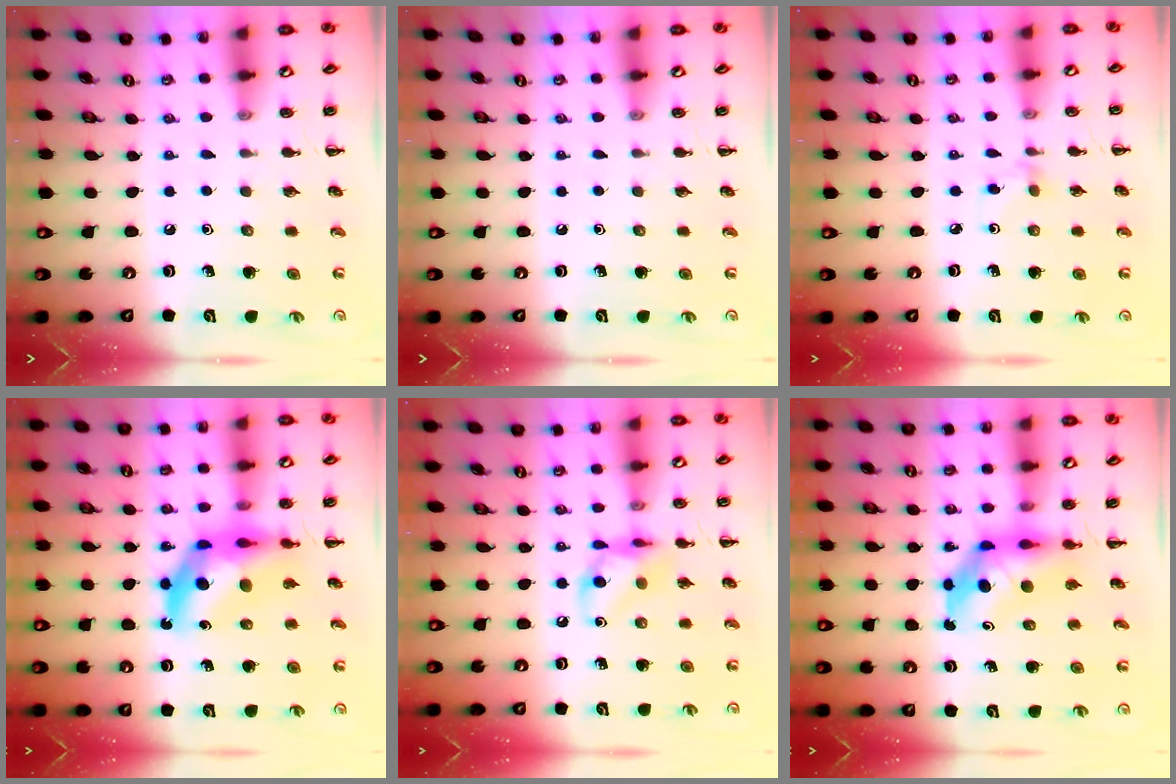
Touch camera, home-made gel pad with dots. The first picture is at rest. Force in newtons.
{"total": 0.0}
{"total": 2.6, "press": 2.4, "slide": 1.1}
{"total": 11.9, "press": 11.3, "slide": 3.6}
{"total": 10.3, "press": 10.3, "slide": 0.9}
{"total": 6.0, "press": 5.8, "slide": 1.5}